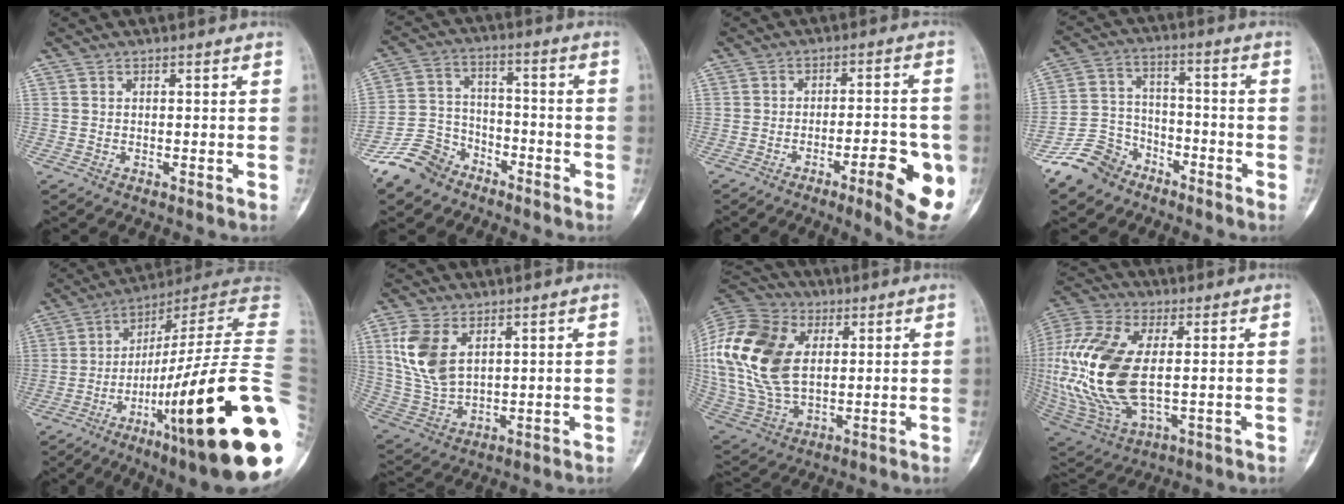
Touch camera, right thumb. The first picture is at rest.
{"total": 10.1, "force": [-7.5, 6.3, 2.6], "torque": [-0.036, 0.055, -0.150]}
{"total": 12.6, "force": [-4.8, 2.8, 11.3], "torque": [-0.139, 0.011, -0.061]}
{"total": 9.9, "force": [-7.3, 6.4, 2.2], "torque": [-0.025, 0.059, -0.145]}
{"total": 35.9, "force": [-8.4, 6.3, 34.3], "torque": [-0.418, 0.037, -0.134]}
{"total": 10.9, "force": [4.0, 6.4, 7.9], "torque": [-0.164, -0.010, 0.092]}
{"total": 23.7, "force": [4.5, 15.8, 17.0], "torque": [-0.363, -0.003, 0.087]}
{"total": 23.0, "force": [0.9, 12.1, 19.5], "torque": [-0.435, -0.011, 0.025]}